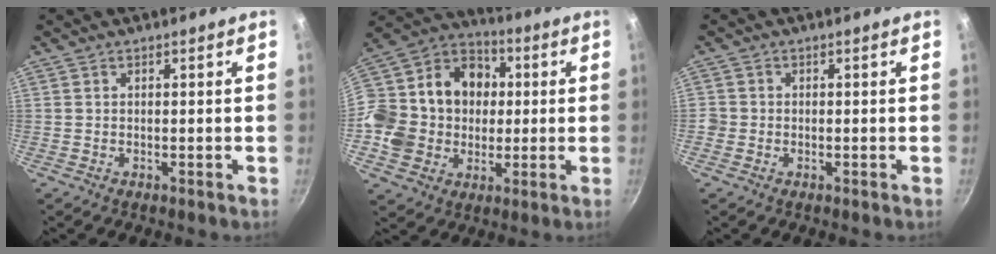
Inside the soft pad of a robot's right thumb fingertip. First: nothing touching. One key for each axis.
{"total": 22.9, "fx": 0.8, "fy": 19.6, "fz": 11.8, "tx": -0.212, "ty": 0.047, "tz": 0.016}
{"total": 1.6, "fx": -0.6, "fy": 1.5, "fz": 0.3, "tx": -0.002, "ty": 0.003, "tz": -0.013}